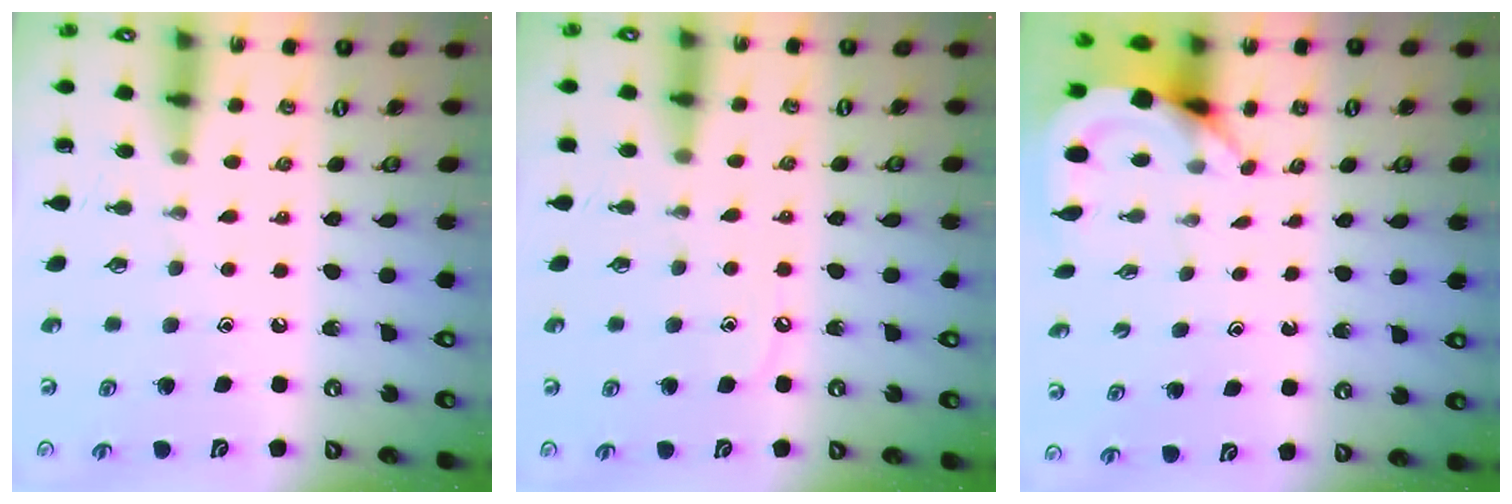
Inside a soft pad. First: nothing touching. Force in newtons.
{"total": 3.3, "press": 3.3, "slide": 0.4}
{"total": 3.6, "press": 3.6, "slide": 0.3}